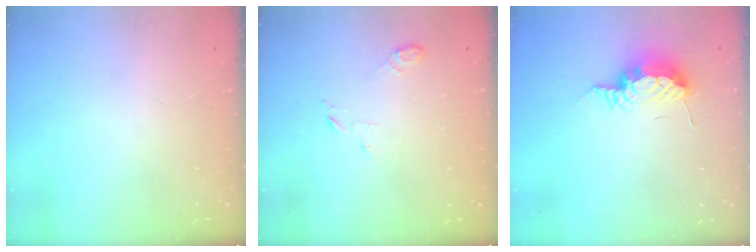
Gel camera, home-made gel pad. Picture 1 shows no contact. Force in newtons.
{"total": 3.8, "press": 3.7, "slide": 0.8}
{"total": 14.2, "press": 10.6, "slide": 9.4}